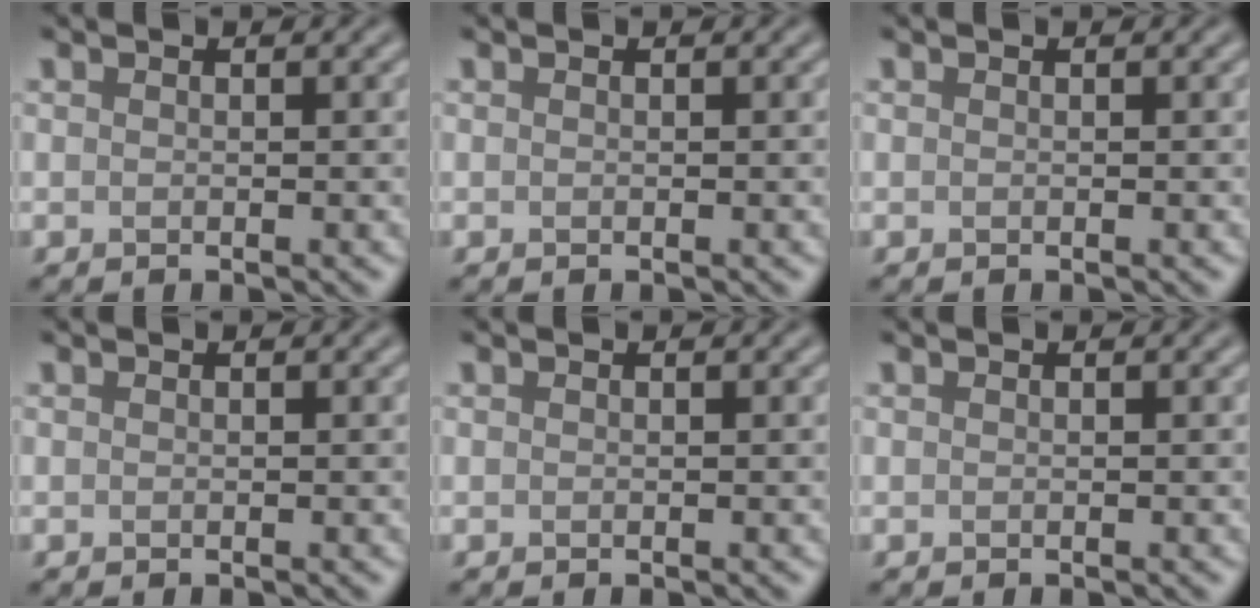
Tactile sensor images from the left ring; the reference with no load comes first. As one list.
[{"total": 0.0}, {"total": 0.0}, {"total": 0.0}, {"total": 0.0}, {"total": 0.0}]